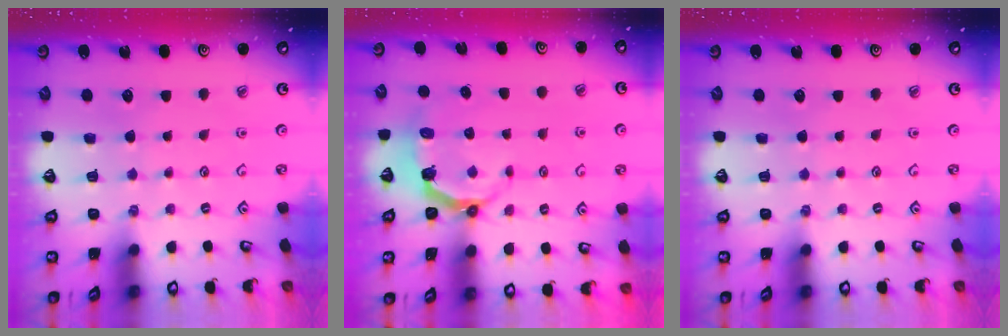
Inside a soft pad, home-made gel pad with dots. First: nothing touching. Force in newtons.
{"total": 4.8, "press": 3.3, "slide": 3.4}
{"total": 0.0}